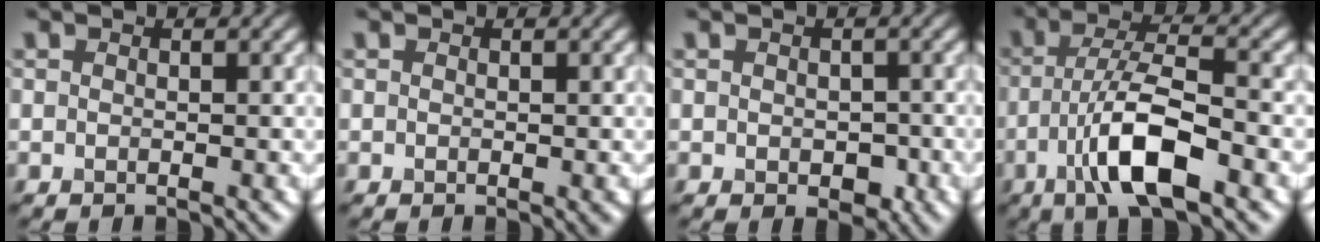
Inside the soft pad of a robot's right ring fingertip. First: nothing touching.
{"total": 0.0}
{"total": 1.7, "force": [-0.3, 1.3, 1.1], "torque": [-0.014, -0.008, -0.003]}
{"total": 7.3, "force": [-2.7, 2.0, 6.5], "torque": [-0.118, 0.007, -0.053]}